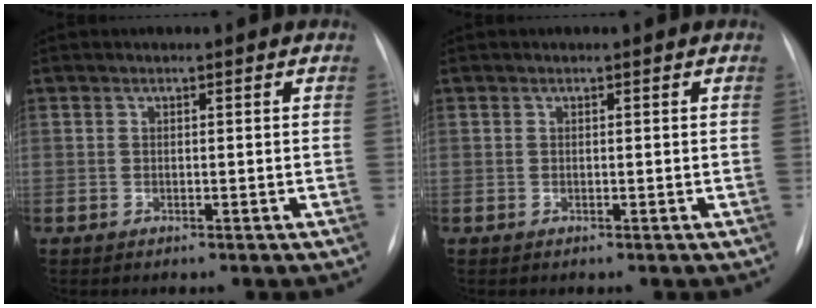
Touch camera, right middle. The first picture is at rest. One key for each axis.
{"total": 0.0}